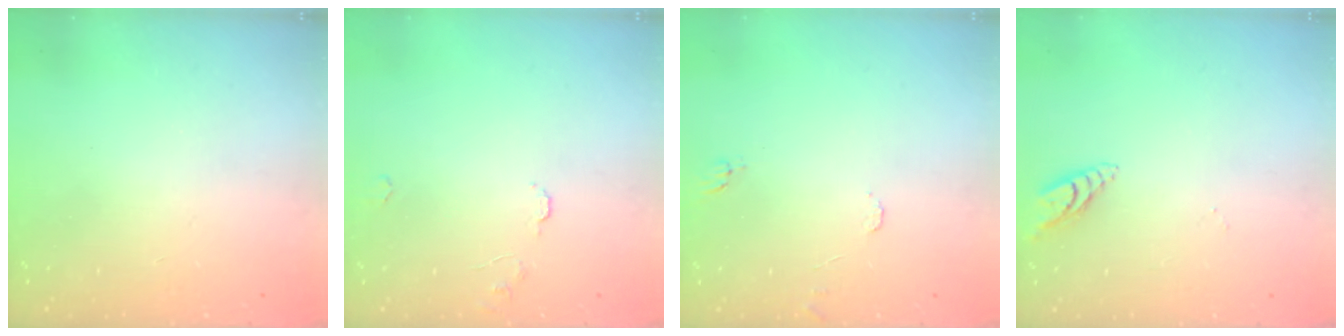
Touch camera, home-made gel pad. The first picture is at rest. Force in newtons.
{"total": 6.3, "press": 6.3, "slide": 0.5}
{"total": 5.6, "press": 5.6, "slide": 0.5}
{"total": 7.1, "press": 7.1, "slide": 0.6}